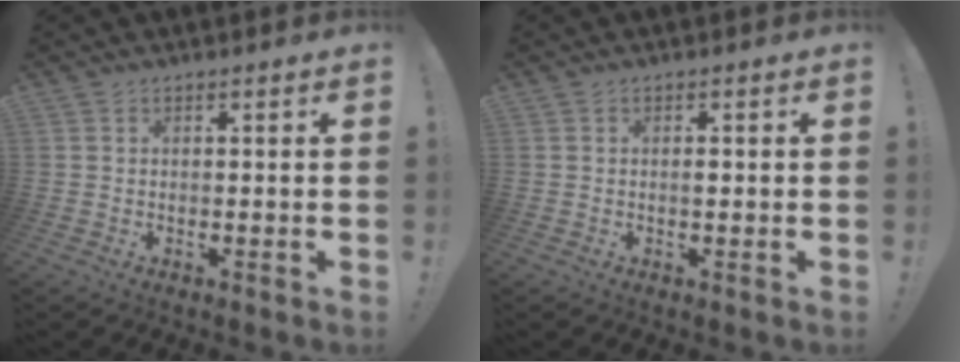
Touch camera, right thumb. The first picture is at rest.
{"total": 0.9, "force": [-0.1, 0.4, 0.8], "torque": [-0.012, 0.001, -0.004]}